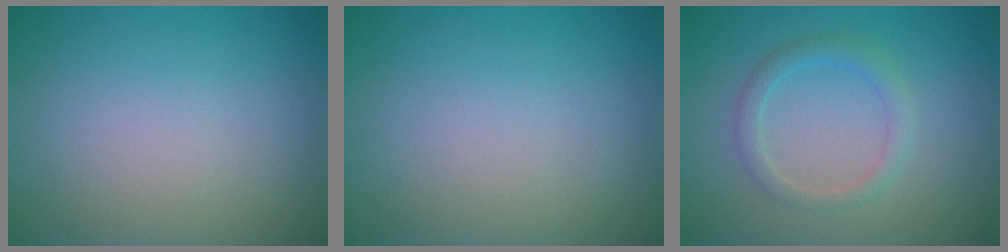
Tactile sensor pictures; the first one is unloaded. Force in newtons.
{"total": 0.0}
{"total": 2.0, "press": 1.9, "slide": 0.1}